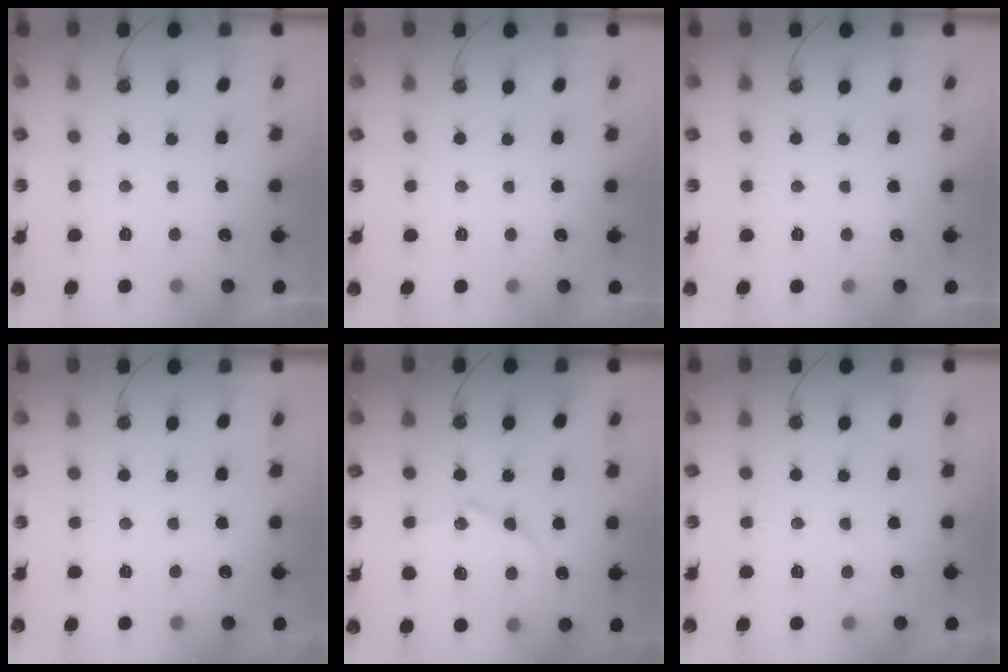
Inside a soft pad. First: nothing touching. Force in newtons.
{"total": 0.0}
{"total": 0.0}
{"total": 2.4, "press": 2.4, "slide": 0.4}
{"total": 16.7, "press": 16.6, "slide": 1.4}
{"total": 5.7, "press": 5.6, "slide": 0.7}